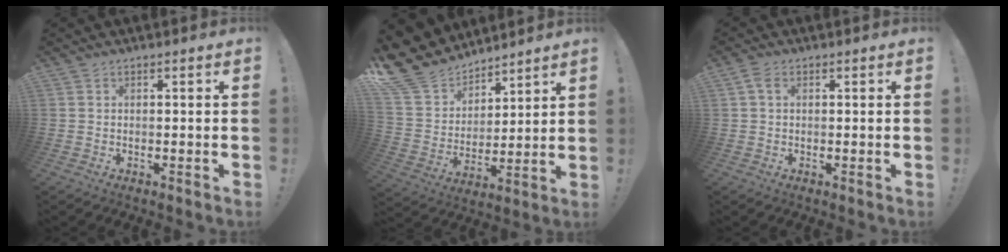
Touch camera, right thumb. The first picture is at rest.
{"total": 15.9, "force": [12.4, 9.0, 3.8], "torque": [-0.091, -0.094, 0.252]}
{"total": 2.5, "force": [0.9, 1.6, 1.8], "torque": [-0.029, 0.001, 0.014]}